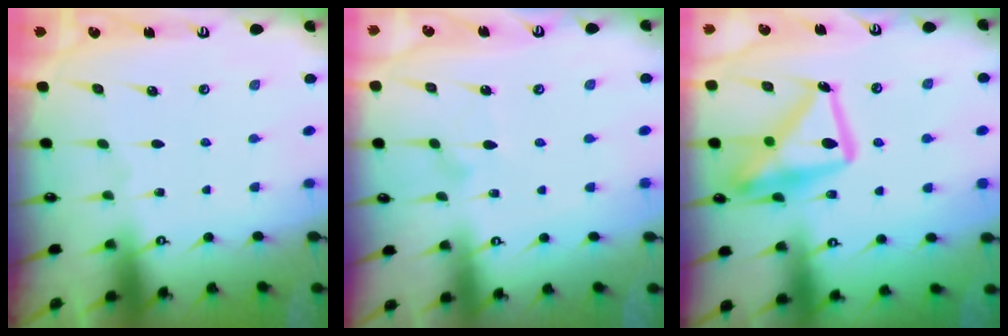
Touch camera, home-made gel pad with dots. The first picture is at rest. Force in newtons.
{"total": 7.7, "press": 7.6, "slide": 0.4}
{"total": 18.0, "press": 17.9, "slide": 1.6}